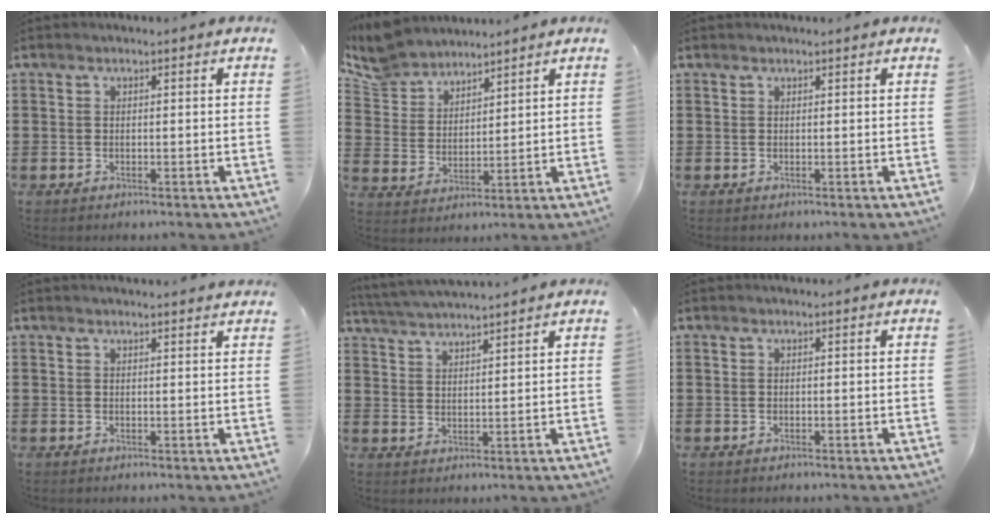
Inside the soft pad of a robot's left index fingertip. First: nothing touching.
{"total": 6.8, "force": [6.3, 2.3, 1.1], "torque": [-0.054, -0.019, 0.119]}
{"total": 0.0}
{"total": 1.2, "force": [1.2, 0.0, 0.2], "torque": [-0.006, -0.001, 0.024]}
{"total": 3.5, "force": [3.4, -0.5, 0.4], "torque": [-0.021, -0.014, 0.060]}
{"total": 0.0}